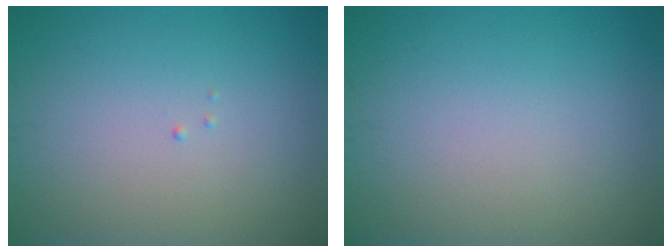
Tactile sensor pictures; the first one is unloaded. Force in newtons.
{"total": 0.0}